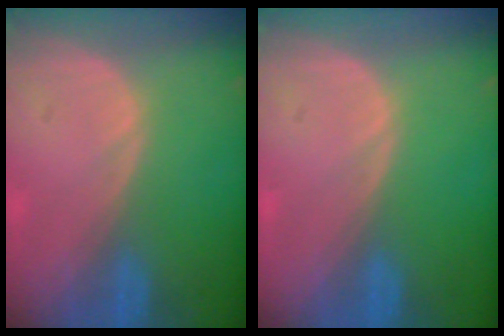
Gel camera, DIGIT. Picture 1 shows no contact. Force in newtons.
{"total": 0.0}